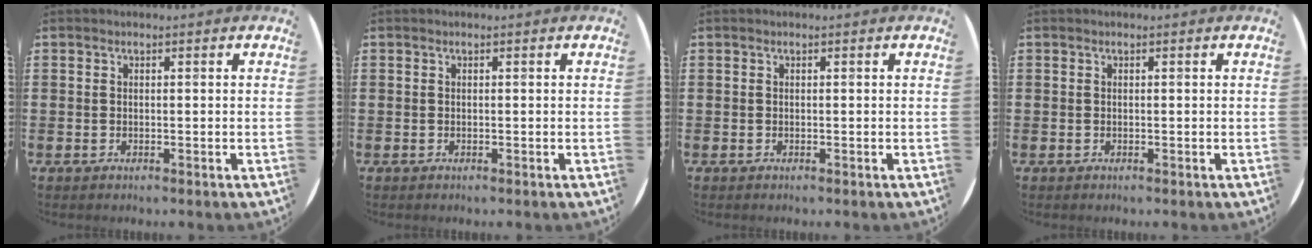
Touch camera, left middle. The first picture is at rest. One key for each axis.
{"total": 0.0}
{"total": 0.0}
{"total": 0.0}